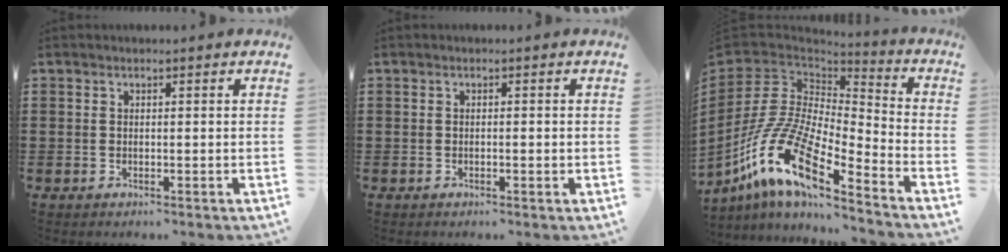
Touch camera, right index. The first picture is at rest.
{"total": 0.7, "force": [-0.2, 0.1, 0.6], "torque": [-0.011, -0.004, -0.003]}
{"total": 15.6, "force": [-9.7, 5.3, 11.0], "torque": [-0.259, -0.003, -0.196]}